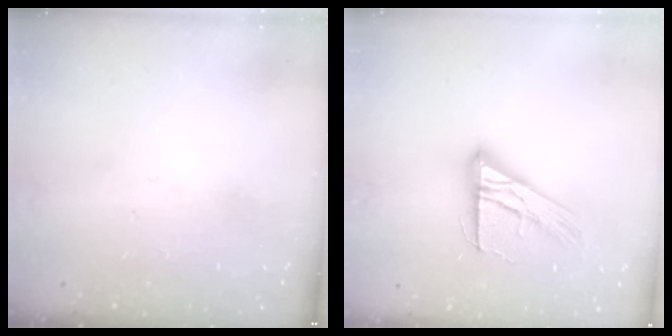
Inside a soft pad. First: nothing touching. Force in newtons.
{"total": 14.0, "press": 14.0, "slide": 1.0}